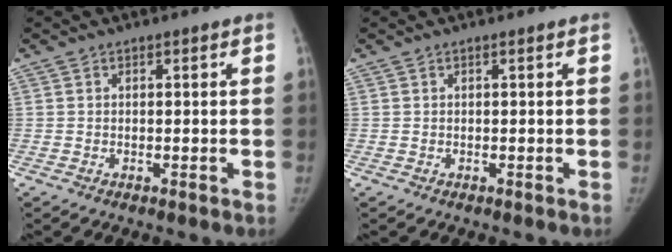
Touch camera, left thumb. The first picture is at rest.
{"total": 0.0}